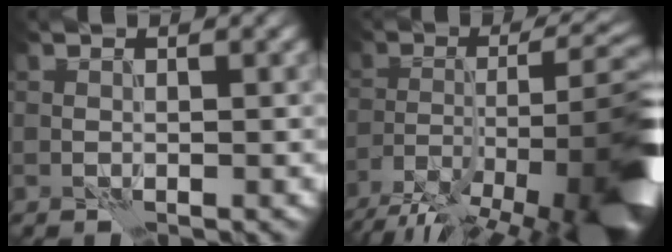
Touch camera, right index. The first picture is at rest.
{"total": 15.4, "force": [-8.9, 5.1, 11.4], "torque": [-0.169, -0.003, -0.128]}